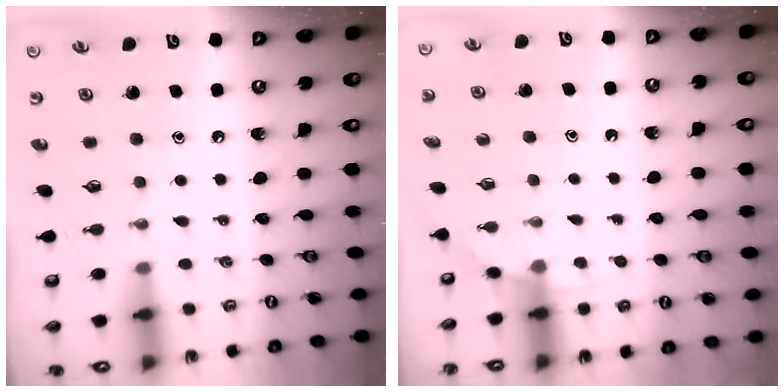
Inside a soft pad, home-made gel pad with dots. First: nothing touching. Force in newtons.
{"total": 2.7, "press": 2.7, "slide": 0.1}